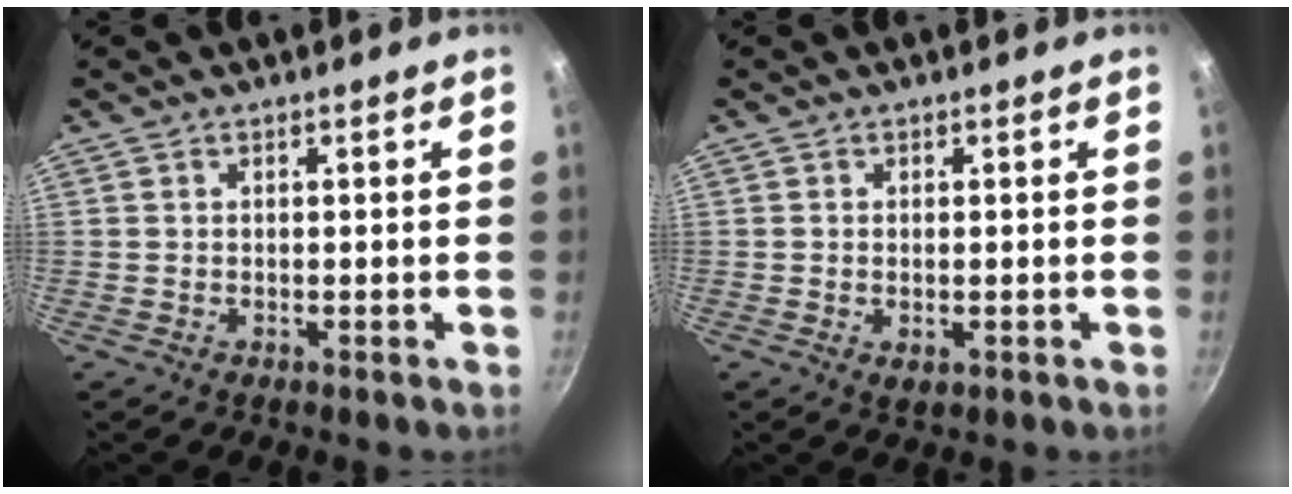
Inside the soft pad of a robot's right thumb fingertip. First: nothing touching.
{"total": 1.8, "force": [-0.4, 1.0, 1.5], "torque": [-0.026, -0.004, -0.003]}